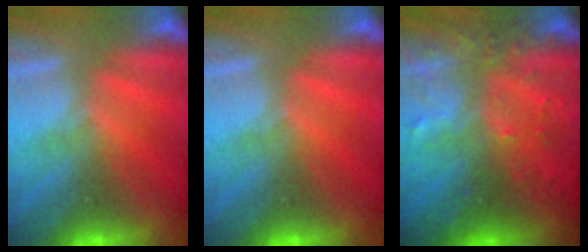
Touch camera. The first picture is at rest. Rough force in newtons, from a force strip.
{"total": 0.0}
{"total": 6.5}